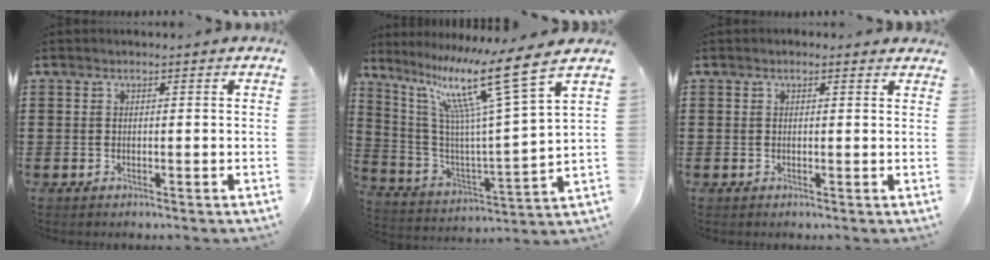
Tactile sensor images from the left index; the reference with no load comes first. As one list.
[{"total": 16.1, "force": [10.9, 1.2, 11.7], "torque": [-0.253, -0.058, 0.173]}, {"total": 1.1, "force": [0.6, 1.0, 0.2], "torque": [-0.007, 0.006, 0.010]}]